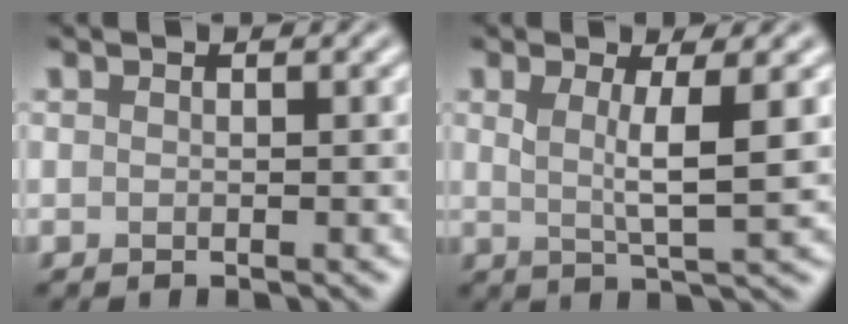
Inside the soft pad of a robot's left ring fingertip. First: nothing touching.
{"total": 3.8, "force": [0.8, 0.8, 3.7], "torque": [-0.060, -0.007, 0.013]}